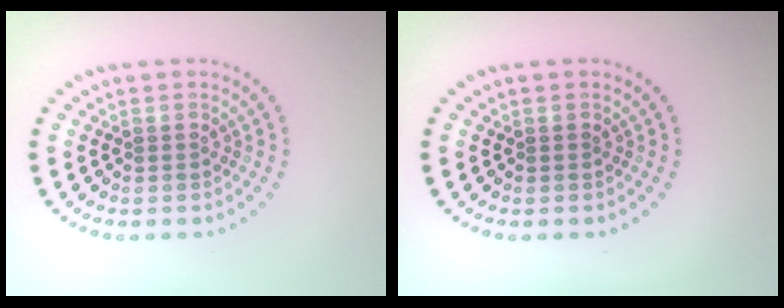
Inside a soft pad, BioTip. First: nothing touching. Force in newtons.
{"total": 0.0}